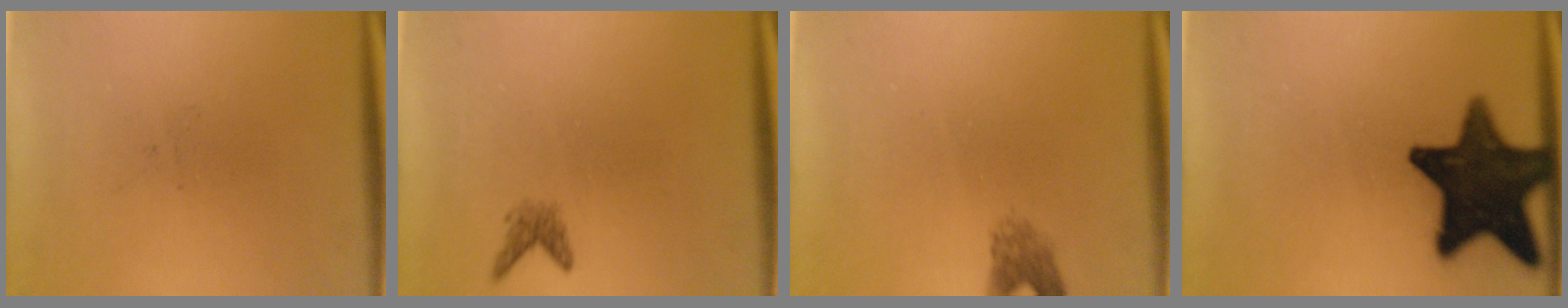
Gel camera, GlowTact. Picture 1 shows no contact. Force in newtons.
{"total": 1.4}
{"total": 2.1}
{"total": 15.8}